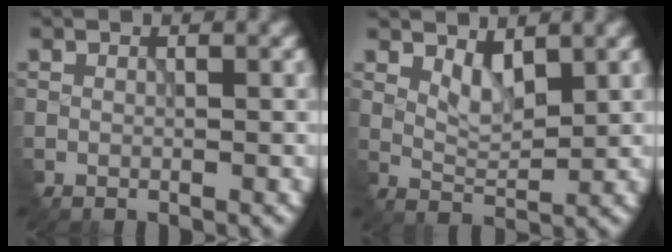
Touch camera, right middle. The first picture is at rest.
{"total": 2.2, "force": [1.4, 0.9, 1.4], "torque": [-0.029, -0.008, 0.031]}